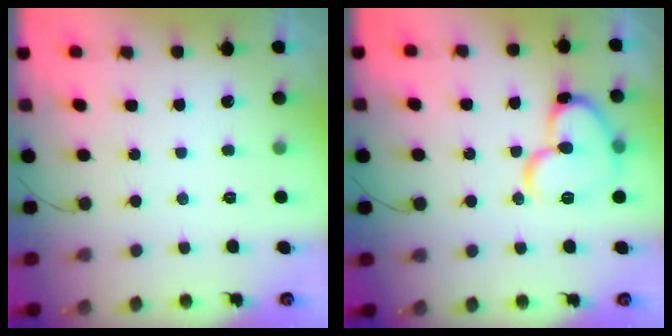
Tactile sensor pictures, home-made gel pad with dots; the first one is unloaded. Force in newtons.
{"total": 14.6, "press": 14.5, "slide": 2.1}